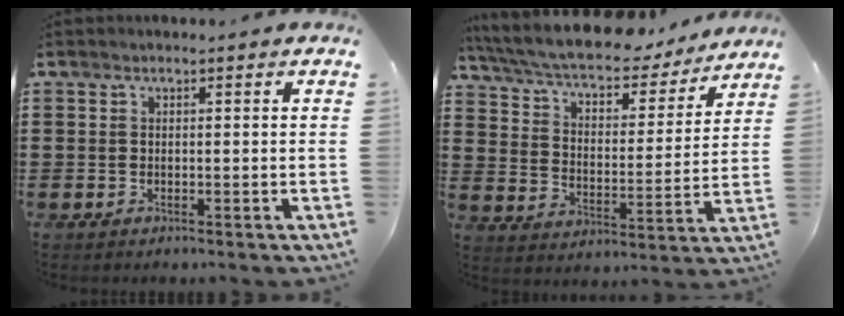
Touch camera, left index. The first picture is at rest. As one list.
[{"total": 7.0, "force": [6.3, 1.1, 2.9], "torque": [-0.083, -0.039, 0.105]}]